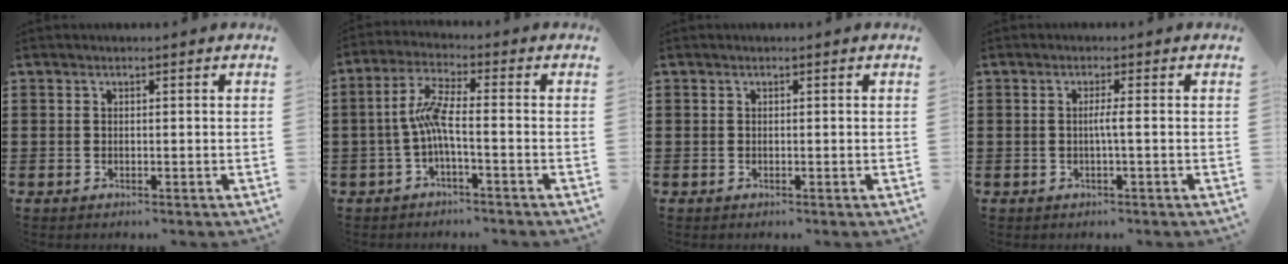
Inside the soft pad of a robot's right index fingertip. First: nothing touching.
{"total": 5.8, "force": [-1.5, 0.9, 5.5], "torque": [-0.124, -0.004, -0.035]}
{"total": 0.0}
{"total": 1.8, "force": [-0.3, -0.3, 1.7], "torque": [-0.032, -0.004, -0.008]}